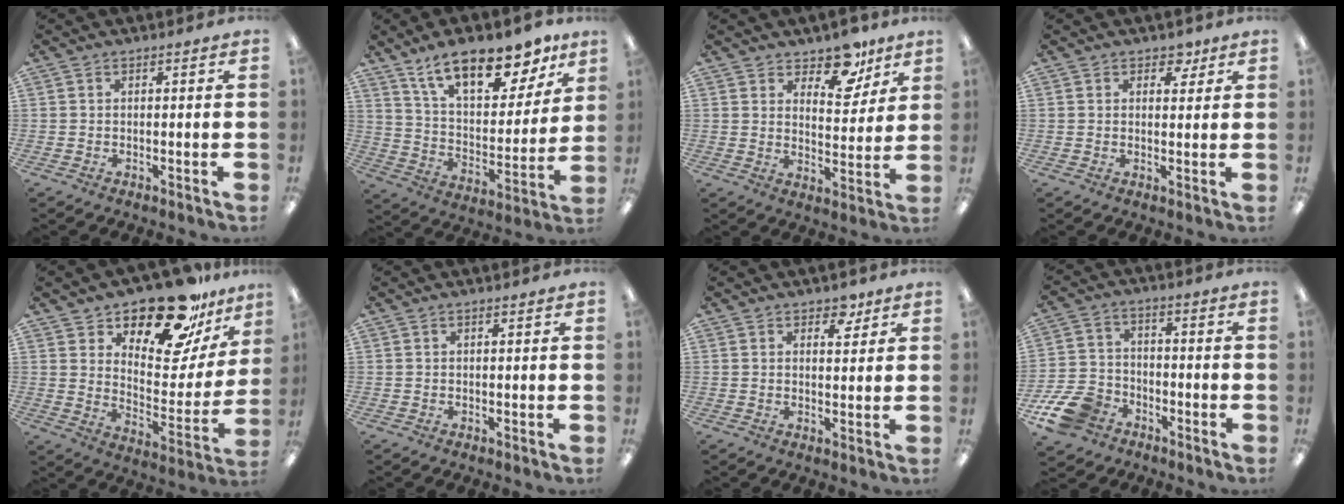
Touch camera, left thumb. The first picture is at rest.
{"total": 19.2, "force": [14.0, 7.9, 10.6], "torque": [-0.170, -0.080, 0.241]}
{"total": 8.4, "force": [6.3, 4.1, 3.9], "torque": [-0.038, -0.034, 0.108]}
{"total": 3.5, "force": [2.4, 2.3, 1.3], "torque": [0.003, -0.009, 0.038]}
{"total": 21.6, "force": [17.7, 7.7, 9.7], "torque": [-0.136, -0.126, 0.301]}
{"total": 0.6, "force": [0.4, 0.0, 0.5], "torque": [-0.008, 0.002, 0.006]}
{"total": 4.5, "force": [3.2, 2.4, 2.1], "torque": [-0.015, -0.009, 0.052]}
{"total": 11.6, "force": [-6.8, 7.9, 5.1], "torque": [-0.114, 0.048, -0.124]}